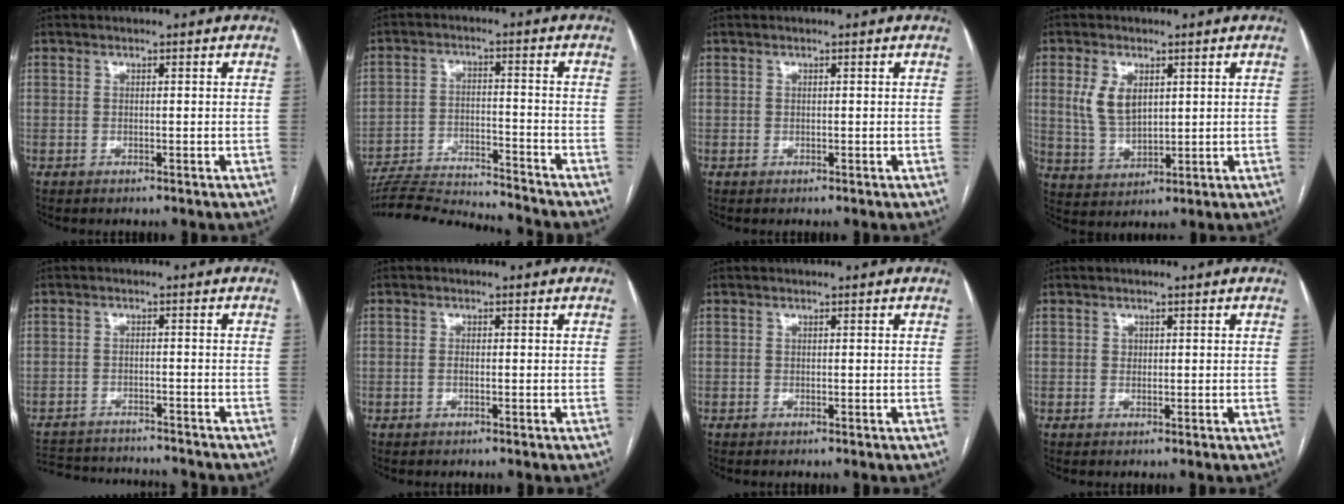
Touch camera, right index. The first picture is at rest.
{"total": 15.6, "force": [-15.0, -0.1, 4.1], "torque": [-0.074, -0.010, -0.239]}
{"total": 0.0}
{"total": 6.5, "force": [2.0, 3.9, 4.9], "torque": [-0.106, 0.007, 0.049]}
{"total": 13.6, "force": [-12.9, 2.1, 3.9], "torque": [-0.083, 0.003, -0.179]}
{"total": 0.7, "force": [-0.3, 0.2, 0.6], "torque": [-0.014, 0.001, -0.006]}
{"total": 0.0}
{"total": 0.8, "force": [0.2, 0.7, 0.2], "torque": [0.001, 0.001, 0.001]}